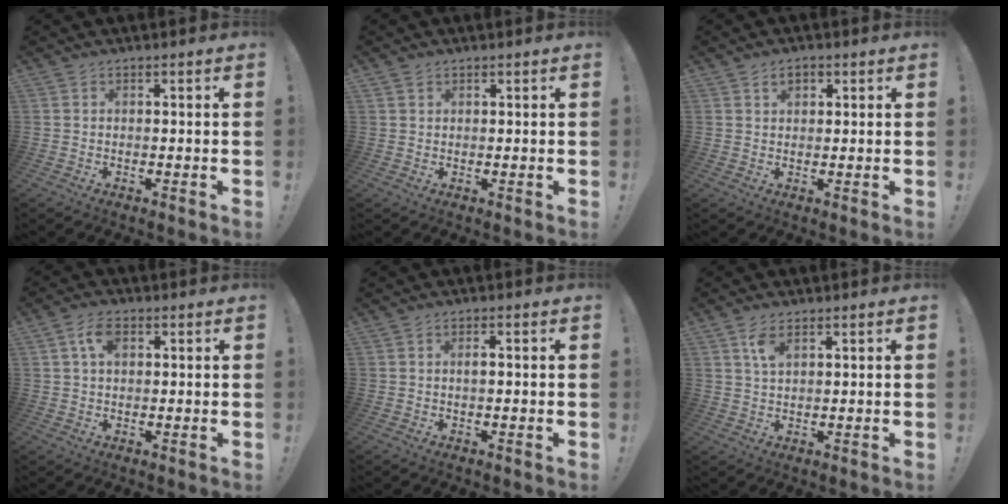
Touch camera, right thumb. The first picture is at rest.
{"total": 1.1, "force": [0.9, 0.6, 0.2], "torque": [0.000, -0.003, 0.016]}
{"total": 2.8, "force": [1.2, 1.9, 1.7], "torque": [-0.022, 0.001, 0.018]}
{"total": 5.8, "force": [1.9, 3.2, 4.4], "torque": [-0.080, 0.006, 0.034]}
{"total": 1.3, "force": [-0.3, 0.2, 1.2], "torque": [-0.022, 0.002, -0.007]}
{"total": 4.2, "force": [2.0, 1.9, 3.1], "torque": [-0.051, -0.007, 0.033]}